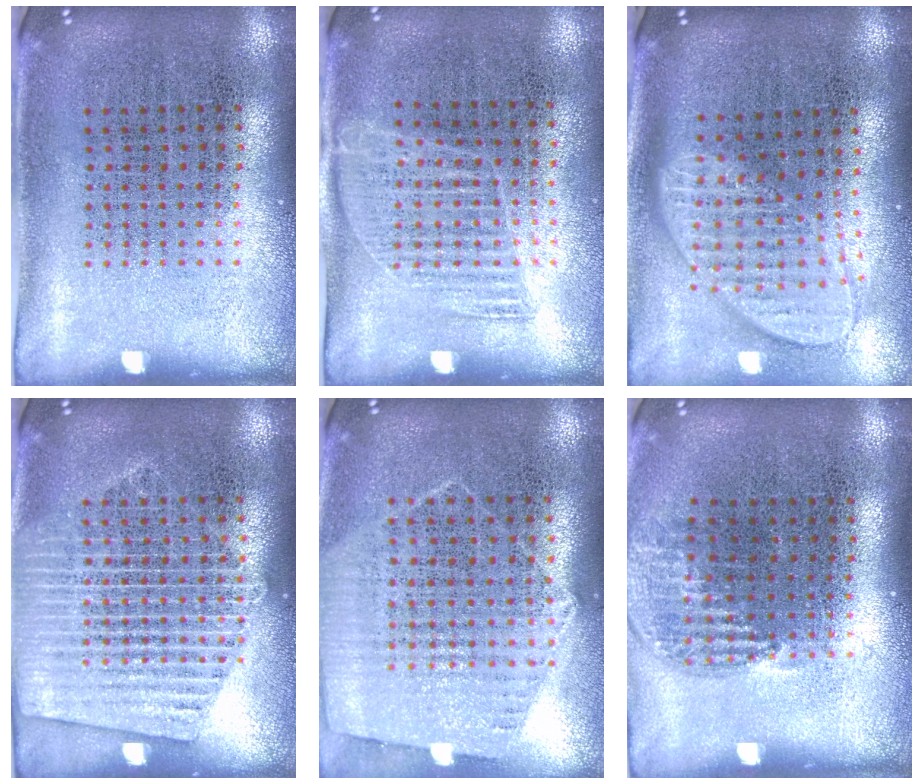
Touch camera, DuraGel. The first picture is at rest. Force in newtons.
{"total": 1.2, "press": 1.0, "slide": 0.7}
{"total": 2.0, "press": 1.6, "slide": 1.1}
{"total": 1.8, "press": 1.8, "slide": 0.3}
{"total": 1.2, "press": 1.1, "slide": 0.4}
{"total": 0.9, "press": 0.9, "slide": 0.2}